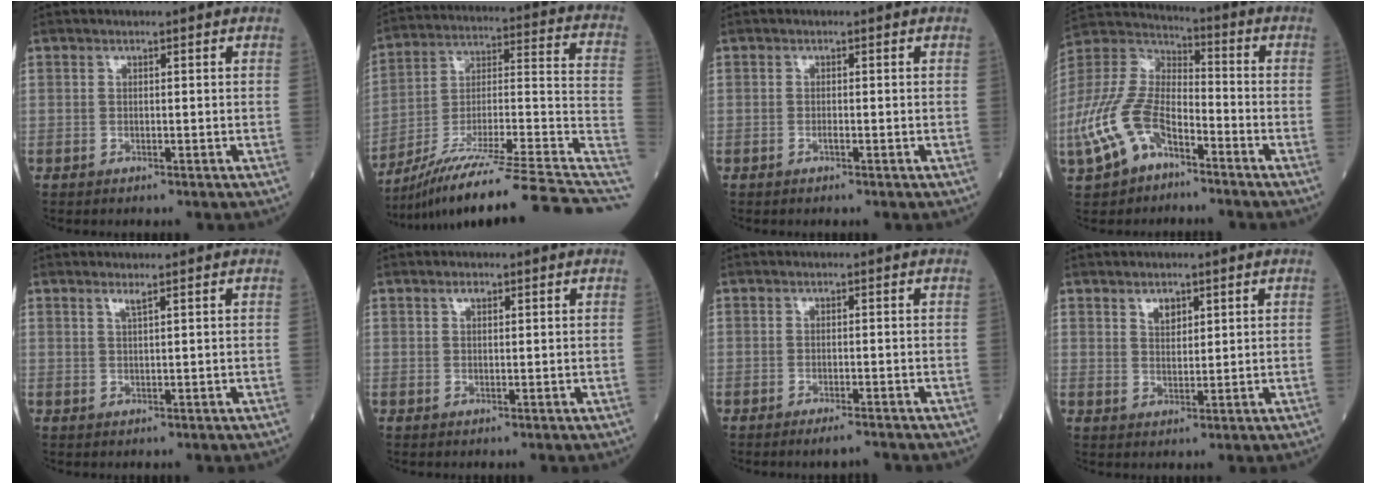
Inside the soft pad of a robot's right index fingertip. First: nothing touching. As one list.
[{"total": 27.9, "force": [-21.9, 0.4, 17.4], "torque": [-0.196, 0.002, -0.342]}, {"total": 0.5, "force": [-0.4, 0.1, 0.4], "torque": [-0.009, 0.001, -0.007]}, {"total": 14.0, "force": [-7.0, 7.0, 9.9], "torque": [-0.238, 0.006, -0.136]}, {"total": 1.1, "force": [0.8, -0.3, 0.8], "torque": [-0.022, -0.005, 0.016]}, {"total": 1.0, "force": [0.6, 0.4, 0.7], "torque": [-0.014, 0.002, 0.010]}, {"total": 2.4, "force": [-2.1, 0.0, 1.1], "torque": [-0.017, -0.004, -0.033]}, {"total": 2.6, "force": [1.6, 1.5, 1.4], "torque": [-0.024, 0.000, 0.031]}]